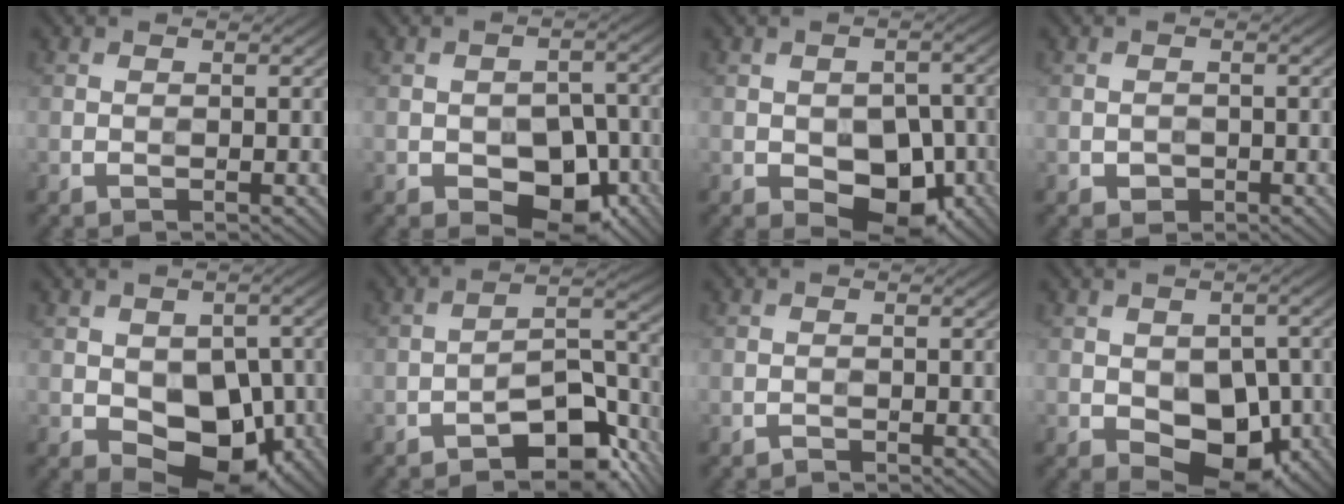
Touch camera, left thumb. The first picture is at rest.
{"total": 9.9, "force": [-4.7, 5.9, 6.4], "torque": [-0.096, -0.014, -0.073]}
{"total": 9.6, "force": [-3.8, 5.8, 6.6], "torque": [-0.097, -0.014, -0.058]}
{"total": 1.7, "force": [-0.9, 1.3, 0.5], "torque": [-0.010, -0.009, -0.017]}
{"total": 10.4, "force": [-2.6, 6.8, 7.4], "torque": [-0.109, -0.018, -0.040]}
{"total": 10.0, "force": [-6.5, 3.5, 6.8], "torque": [-0.095, 0.004, -0.120]}
{"total": 0.8, "force": [-0.8, 0.1, 0.0], "torque": [0.000, -0.001, -0.017]}
{"total": 9.4, "force": [-2.8, 5.9, 6.7], "torque": [-0.101, -0.017, -0.043]}